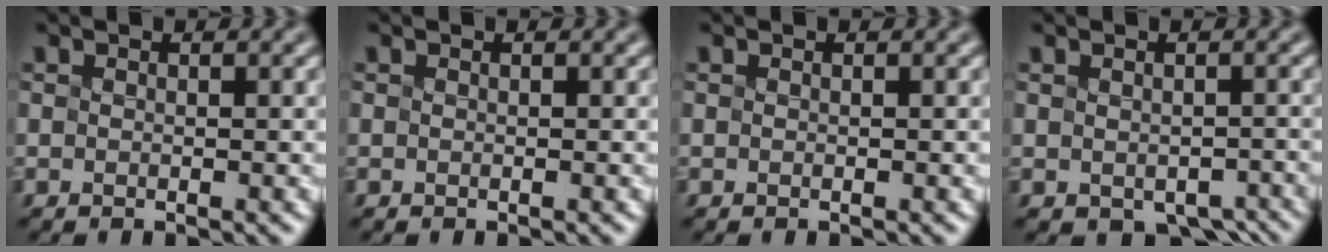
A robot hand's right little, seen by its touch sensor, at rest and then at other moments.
{"total": 0.0}
{"total": 0.0}
{"total": 3.7, "force": [-2.0, 2.3, 2.2], "torque": [-0.022, -0.019, -0.016]}